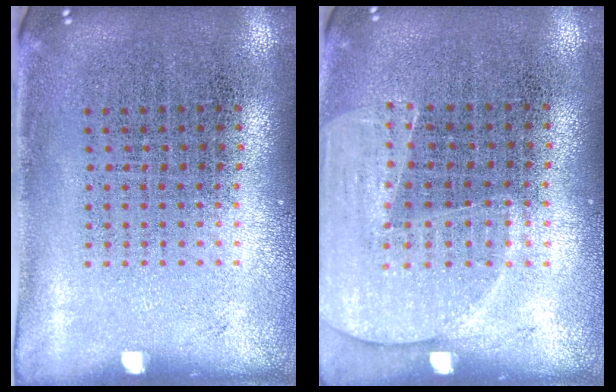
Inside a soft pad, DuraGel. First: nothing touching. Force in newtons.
{"total": 1.4, "press": 1.3, "slide": 0.5}